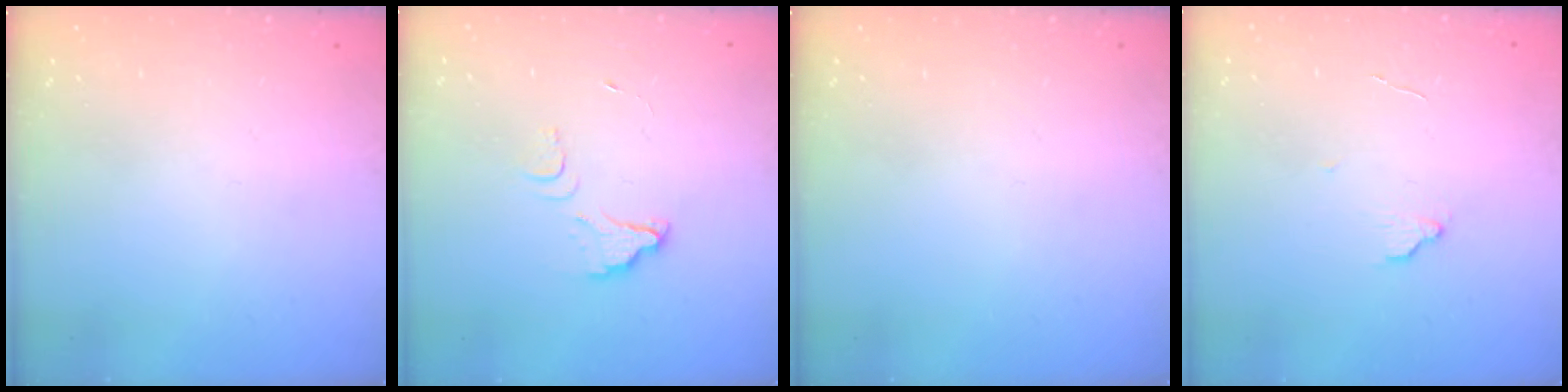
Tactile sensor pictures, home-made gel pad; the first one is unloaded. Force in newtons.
{"total": 4.7, "press": 4.7, "slide": 0.5}
{"total": 0.0}
{"total": 3.8, "press": 3.7, "slide": 0.4}